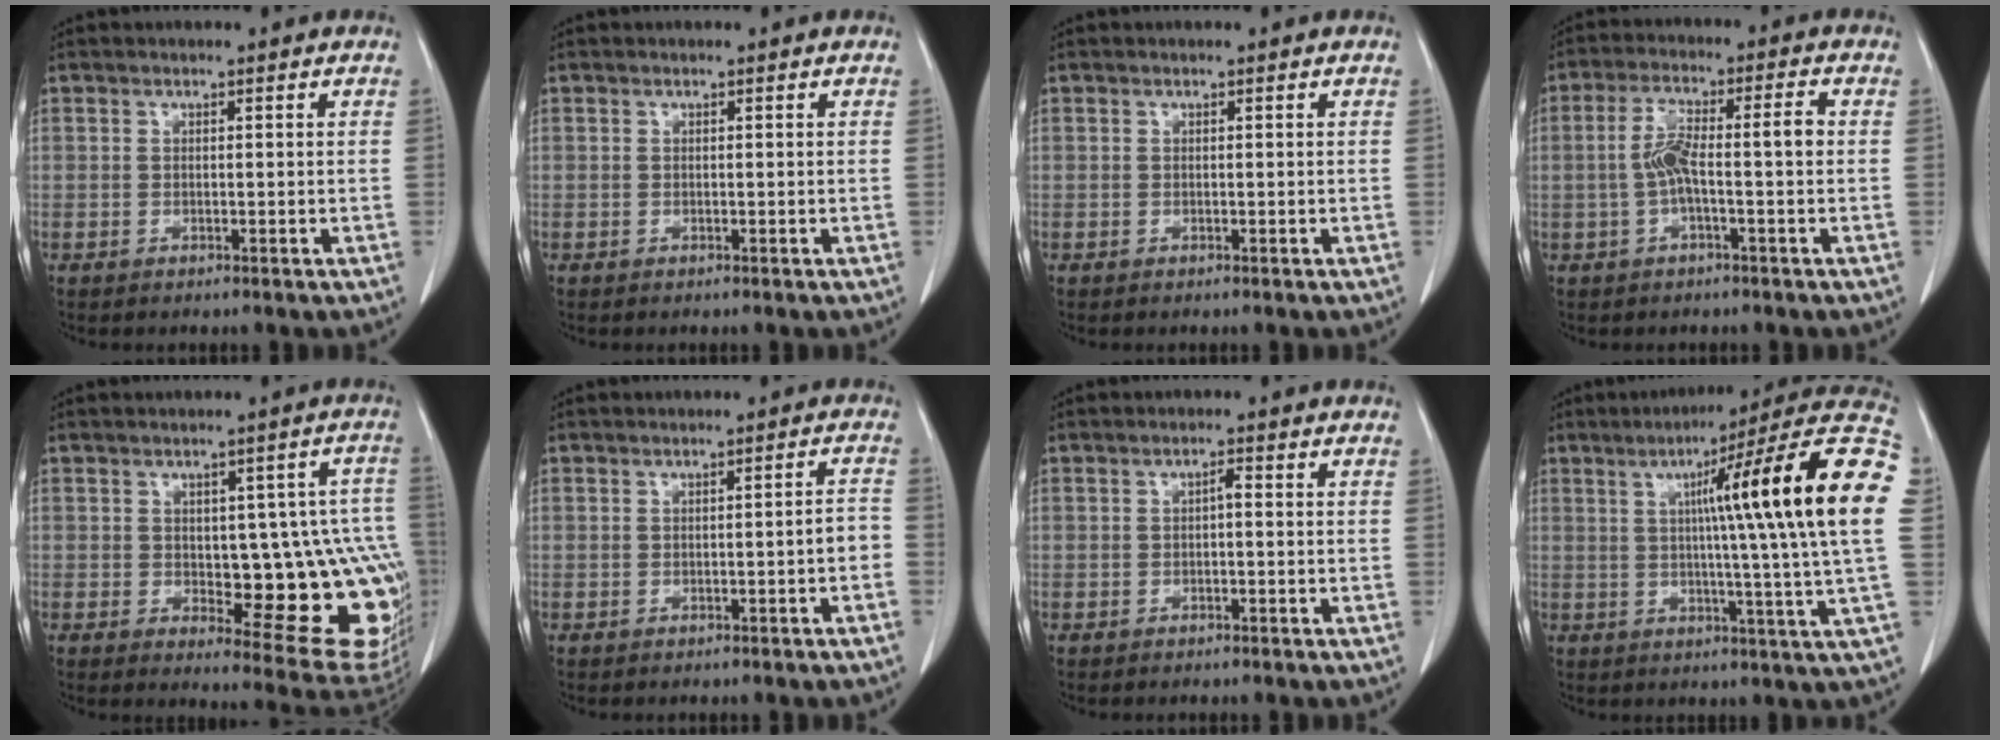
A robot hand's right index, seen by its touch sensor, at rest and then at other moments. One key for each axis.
{"total": 0.0}
{"total": 0.0}
{"total": 7.2, "fx": -0.6, "fy": 1.2, "fz": 7.1, "tx": -0.140, "ty": 0.026, "tz": -0.012}
{"total": 18.2, "fx": -2.0, "fy": 6.1, "fz": 17.1, "tx": -0.126, "ty": 0.020, "tz": -0.002}
{"total": 2.2, "fx": -0.9, "fy": 0.2, "fz": 1.9, "tx": -0.020, "ty": 0.004, "tz": -0.014}
{"total": 1.1, "fx": -0.1, "fy": 0.3, "fz": 1.1, "tx": -0.018, "ty": 0.003, "tz": -0.001}
{"total": 22.1, "fx": 3.9, "fy": -1.9, "fz": 21.7, "tx": -0.252, "ty": 0.020, "tz": 0.039}